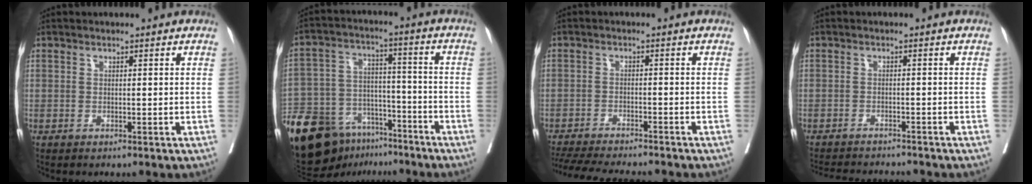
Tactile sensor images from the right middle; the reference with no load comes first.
{"total": 23.3, "force": [-15.8, 12.6, 11.6], "torque": [-0.297, -0.002, -0.269]}
{"total": 13.6, "force": [-12.4, 1.6, 5.5], "torque": [-0.096, -0.019, -0.179]}
{"total": 8.2, "force": [-7.9, 0.9, 2.1], "torque": [-0.027, -0.003, -0.111]}